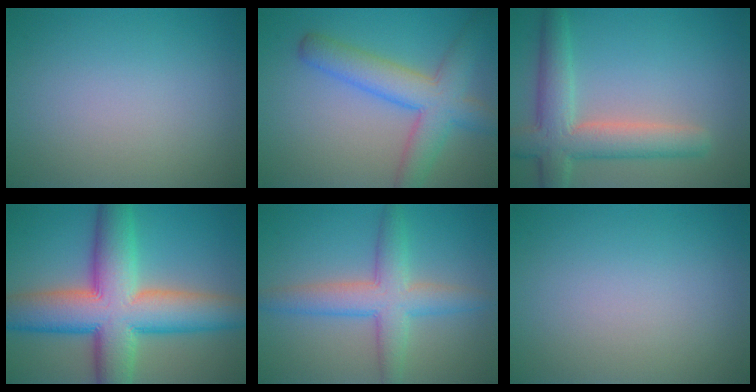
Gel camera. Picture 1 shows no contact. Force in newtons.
{"total": 6.3, "press": 6.3, "slide": 0.3}
{"total": 6.1, "press": 6.1, "slide": 0.7}
{"total": 12.8, "press": 12.8, "slide": 0.5}
{"total": 5.1, "press": 5.1, "slide": 0.2}
{"total": 0.0}